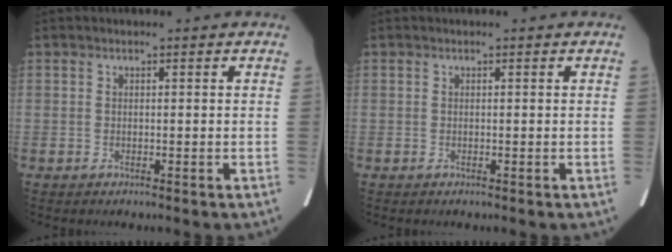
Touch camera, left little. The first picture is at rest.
{"total": 0.0}